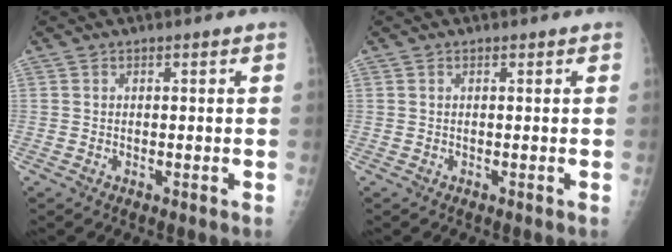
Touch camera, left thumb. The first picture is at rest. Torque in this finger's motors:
{"motor_torque": [0.00, 0.01, -0.15, -0.15, 0.00]}